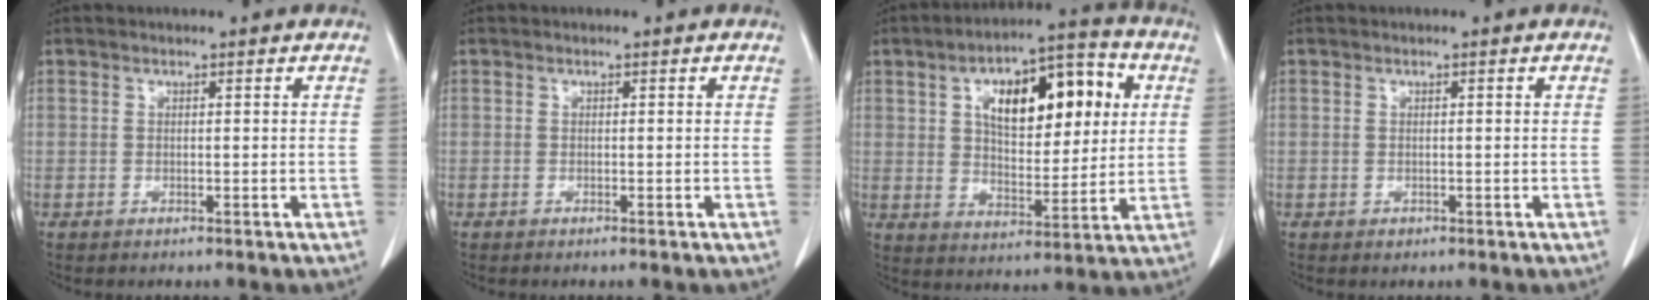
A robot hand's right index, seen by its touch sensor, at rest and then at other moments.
{"total": 0.0}
{"total": 16.6, "force": [4.8, 7.0, 14.3], "torque": [-0.214, 0.031, 0.076]}
{"total": 0.6, "force": [-0.2, 0.6, 0.1], "torque": [0.000, 0.004, -0.003]}